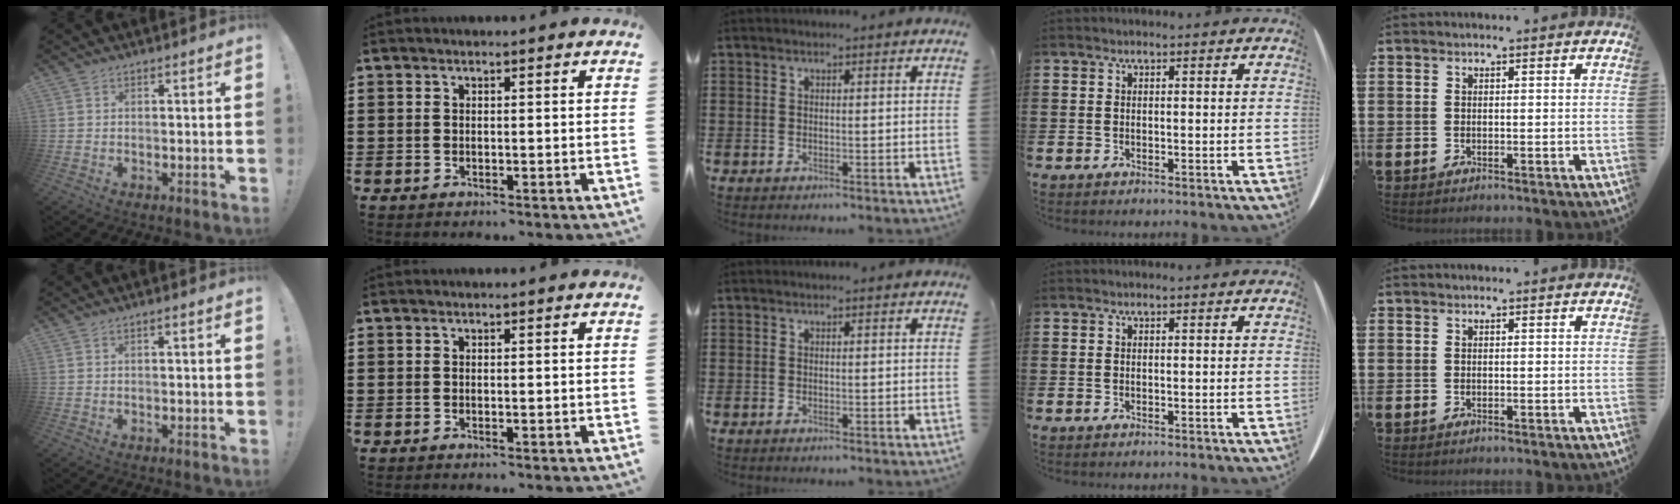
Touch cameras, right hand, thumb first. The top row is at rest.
{"thumb": {"total": 1.0, "force": [0.0, -0.1, 1.0], "torque": [-0.019, 0.000, 0.000]}}